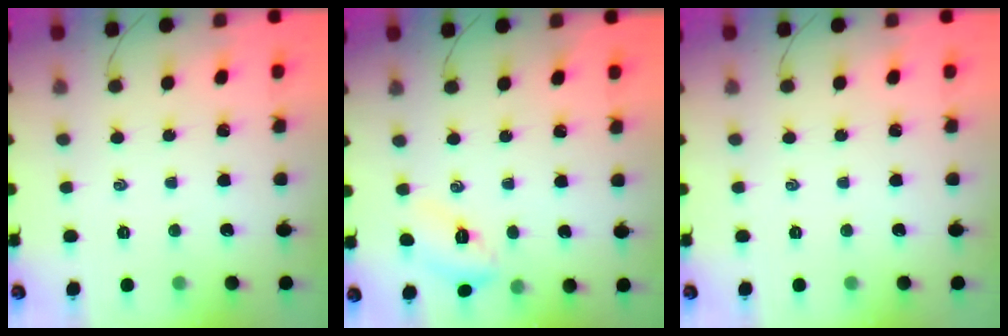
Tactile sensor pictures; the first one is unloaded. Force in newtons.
{"total": 5.1, "press": 5.1, "slide": 0.7}
{"total": 0.0}